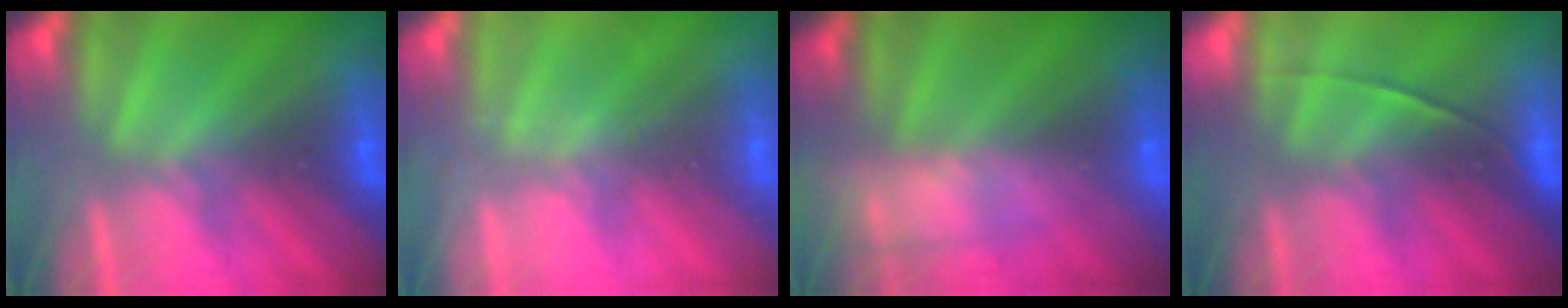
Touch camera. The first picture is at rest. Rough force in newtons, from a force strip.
{"total": 2.2}
{"total": 5.8}
{"total": 1.8}